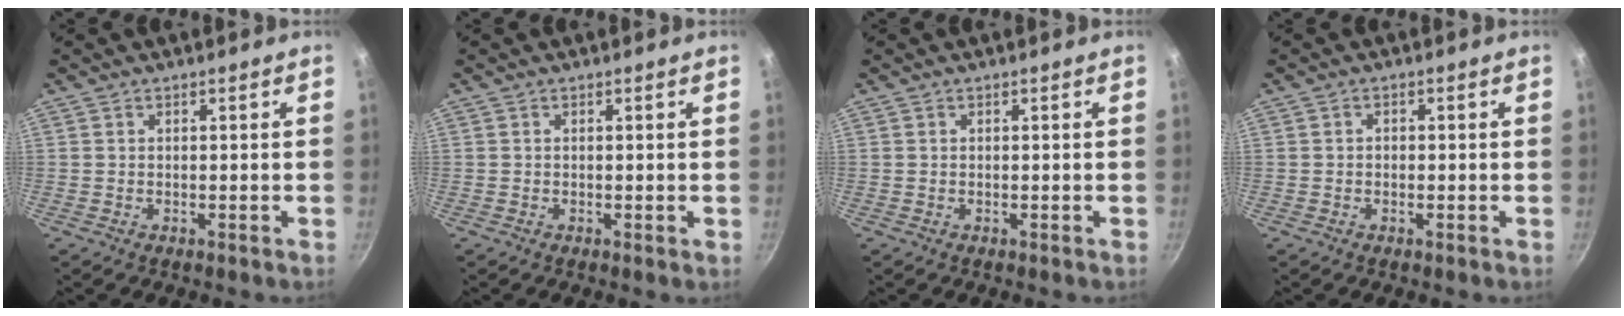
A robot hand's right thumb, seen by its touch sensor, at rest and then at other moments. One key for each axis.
{"total": 0.0}
{"total": 0.0}
{"total": 0.8, "fx": -0.3, "fy": 0.7, "fz": 0.3, "tx": -0.004, "ty": 0.003, "tz": -0.006}